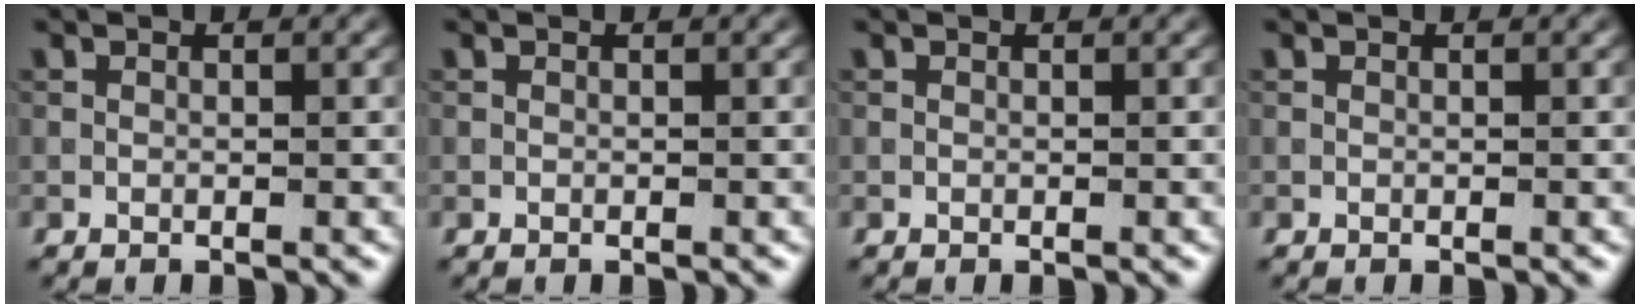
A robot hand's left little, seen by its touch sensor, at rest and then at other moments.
{"total": 0.0}
{"total": 0.0}
{"total": 0.0}